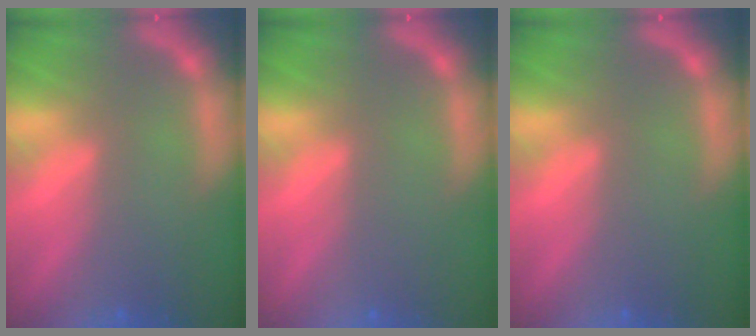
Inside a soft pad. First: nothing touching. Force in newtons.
{"total": 0.0}
{"total": 0.0}